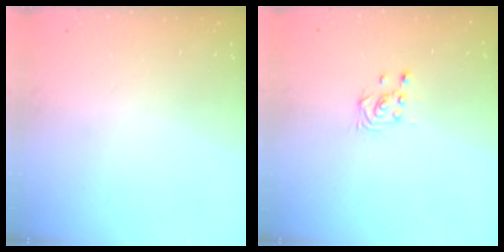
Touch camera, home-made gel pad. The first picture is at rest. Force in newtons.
{"total": 3.5, "press": 3.4, "slide": 0.8}